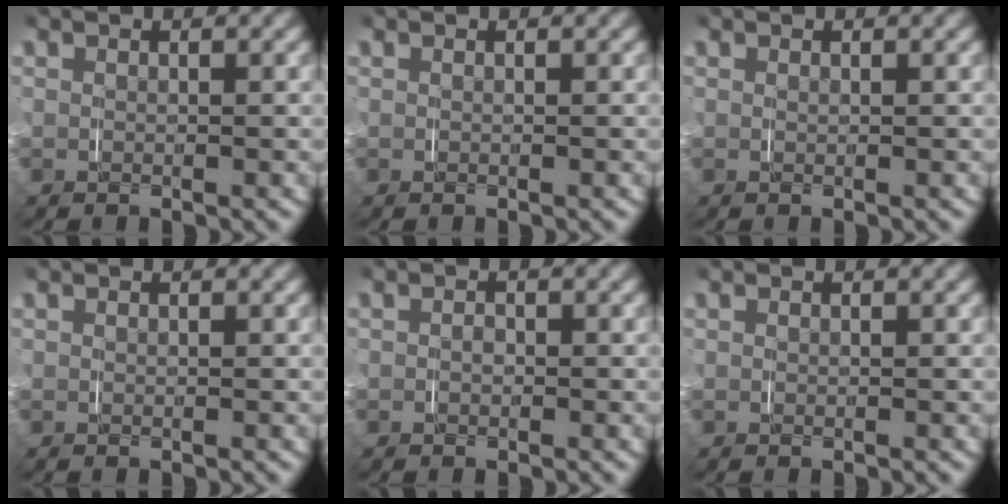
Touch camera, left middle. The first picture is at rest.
{"total": 0.0}
{"total": 0.0}
{"total": 0.0}
{"total": 0.9, "force": [-0.4, 0.8, 0.3], "torque": [-0.015, -0.005, -0.007]}
{"total": 0.0}